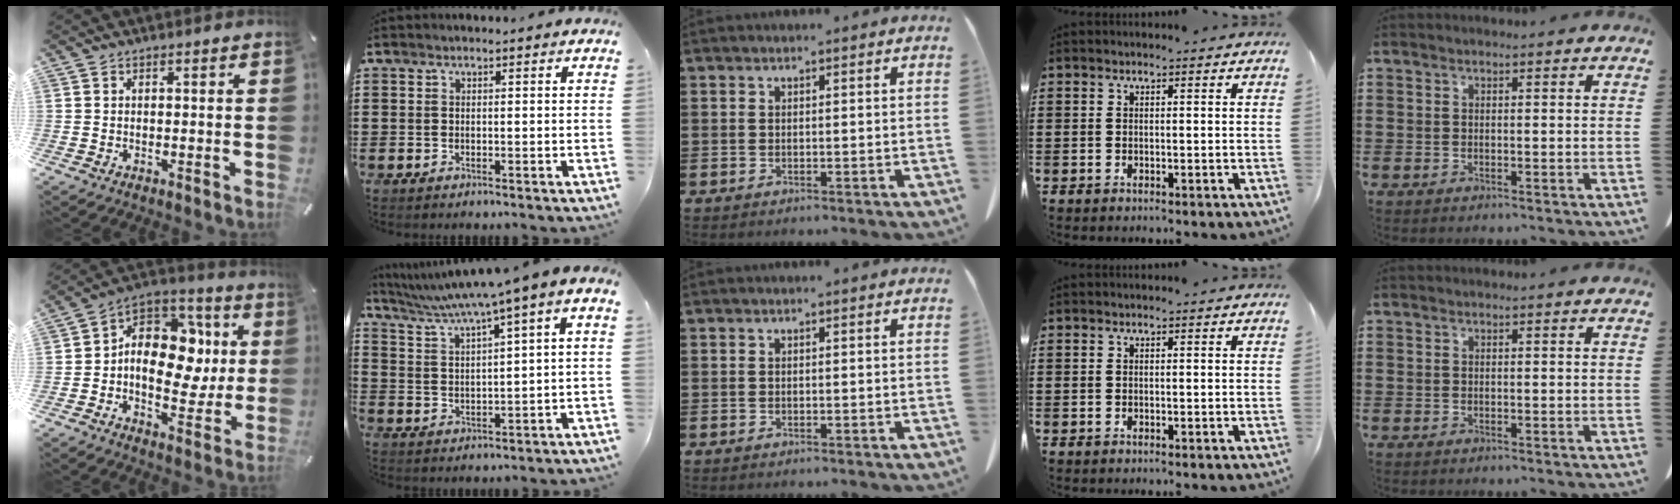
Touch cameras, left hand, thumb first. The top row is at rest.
{"thumb": {"total": 14.9, "force": [0.8, 11.3, 9.7], "torque": [-0.151, -0.014, 0.021]}, "index": {"total": 4.6, "force": [2.9, -0.1, 3.6], "torque": [-0.082, -0.024, 0.041]}}